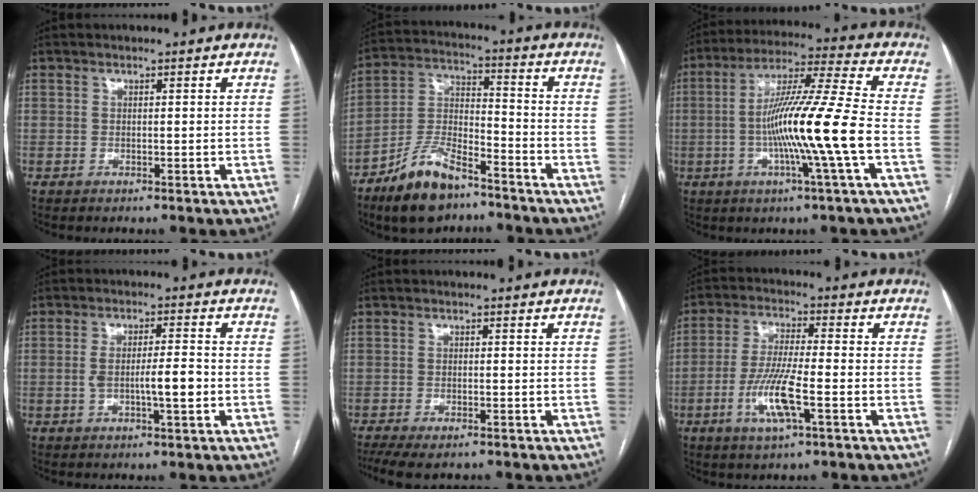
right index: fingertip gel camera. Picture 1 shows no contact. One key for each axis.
{"total": 11.9, "fx": -8.5, "fy": 4.1, "fz": 7.2, "tx": -0.150, "ty": -0.003, "tz": -0.160}
{"total": 14.7, "fx": -3.0, "fy": -1.4, "fz": 14.4, "tx": -0.256, "ty": -0.002, "tz": -0.064}
{"total": 5.8, "fx": -1.1, "fy": 0.9, "fz": 5.6, "tx": -0.102, "ty": 0.005, "tz": -0.015}
{"total": 7.7, "fx": -5.8, "fy": 2.5, "fz": 4.5, "tx": -0.072, "ty": -0.011, "tz": -0.090}
{"total": 9.2, "fx": -3.2, "fy": 1.2, "fz": 8.5, "tx": -0.173, "ty": -0.008, "tz": -0.061}